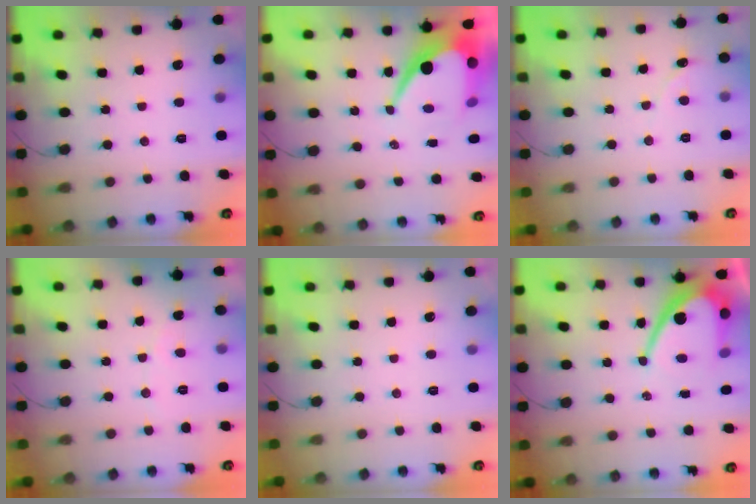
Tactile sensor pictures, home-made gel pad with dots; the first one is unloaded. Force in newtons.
{"total": 12.7, "press": 12.7, "slide": 1.1}
{"total": 0.0}
{"total": 2.8, "press": 2.8, "slide": 0.1}
{"total": 0.0}
{"total": 12.2, "press": 12.2, "slide": 1.1}